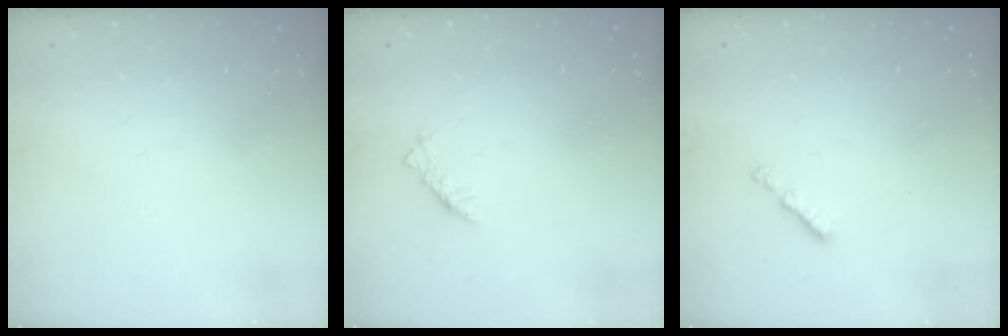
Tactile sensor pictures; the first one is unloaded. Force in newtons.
{"total": 2.5, "press": 2.4, "slide": 0.7}
{"total": 1.1, "press": 1.0, "slide": 0.4}